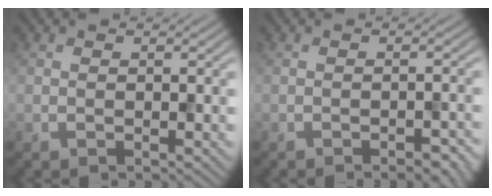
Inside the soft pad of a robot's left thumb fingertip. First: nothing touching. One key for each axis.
{"total": 2.3, "fx": -1.7, "fy": 0.5, "fz": 1.5, "tx": -0.017, "ty": 0.002, "tz": -0.023}